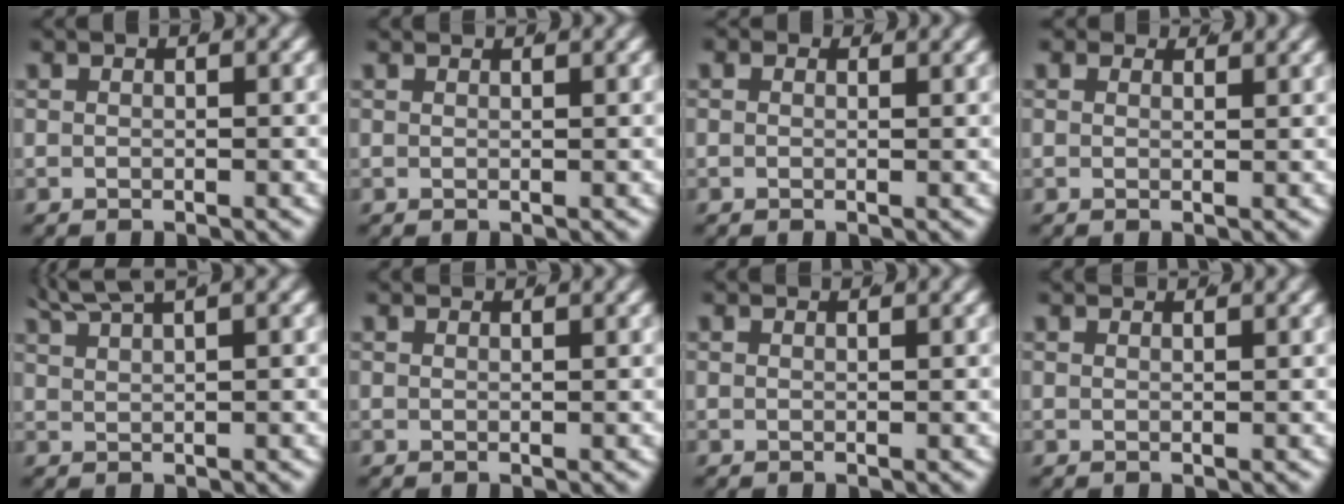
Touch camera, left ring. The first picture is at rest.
{"total": 0.9, "force": [0.8, -0.4, 0.0], "torque": [0.008, -0.002, 0.013]}
{"total": 0.9, "force": [0.6, 0.6, 0.3], "torque": [-0.002, -0.004, 0.008]}
{"total": 1.4, "force": [1.3, 0.3, 0.3], "torque": [-0.002, -0.004, 0.021]}
{"total": 4.2, "force": [3.8, 0.3, 1.8], "torque": [-0.025, 0.009, 0.069]}
{"total": 1.2, "force": [1.1, -0.5, 0.1], "torque": [0.009, -0.002, 0.018]}
{"total": 0.9, "force": [0.8, -0.4, 0.0], "torque": [0.008, -0.002, 0.014]}
{"total": 1.5, "force": [1.4, -0.6, 0.2], "torque": [0.008, 0.000, 0.022]}